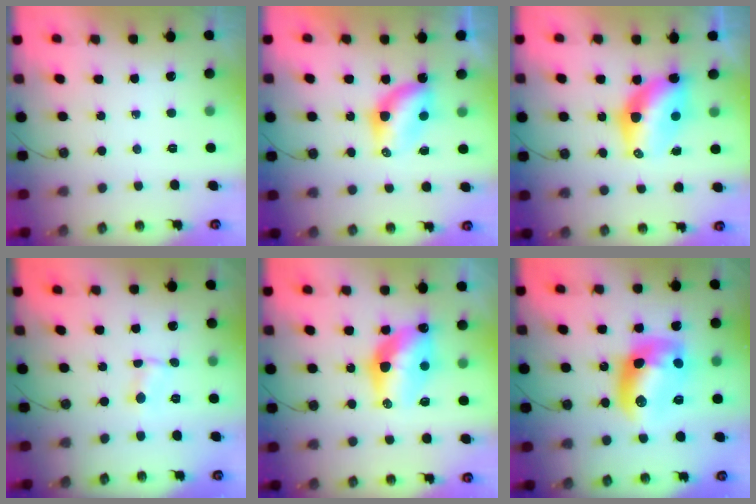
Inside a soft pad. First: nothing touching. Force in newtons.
{"total": 6.8, "press": 6.8, "slide": 0.3}
{"total": 10.8, "press": 10.8, "slide": 0.3}
{"total": 0.8, "press": 0.8, "slide": 0.1}
{"total": 12.3, "press": 12.3, "slide": 1.1}
{"total": 14.0, "press": 14.0, "slide": 1.2}